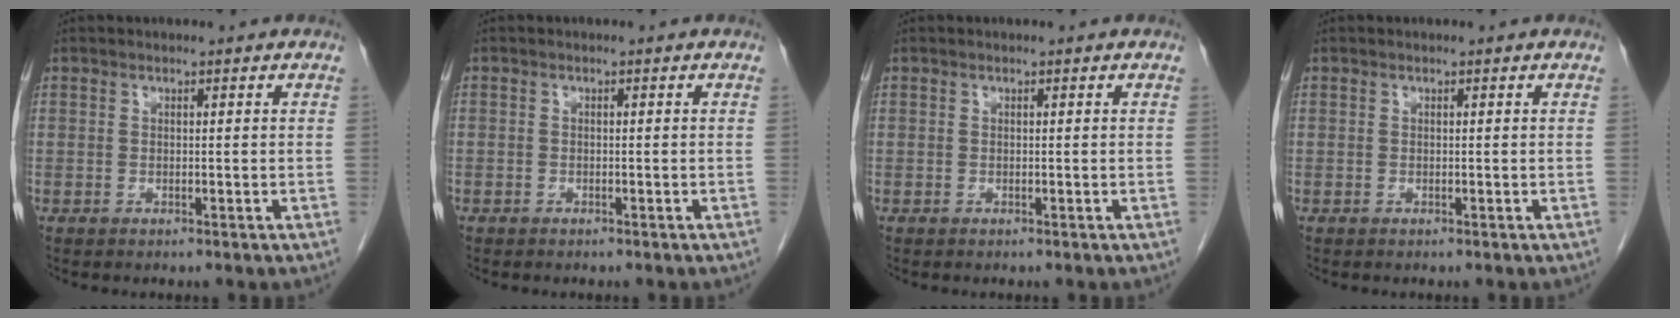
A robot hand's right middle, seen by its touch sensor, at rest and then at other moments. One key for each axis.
{"total": 0.6, "fx": -0.4, "fy": 0.4, "fz": 0.0, "tx": -0.006, "ty": 0.004, "tz": -0.010}
{"total": 0.0}
{"total": 0.0}